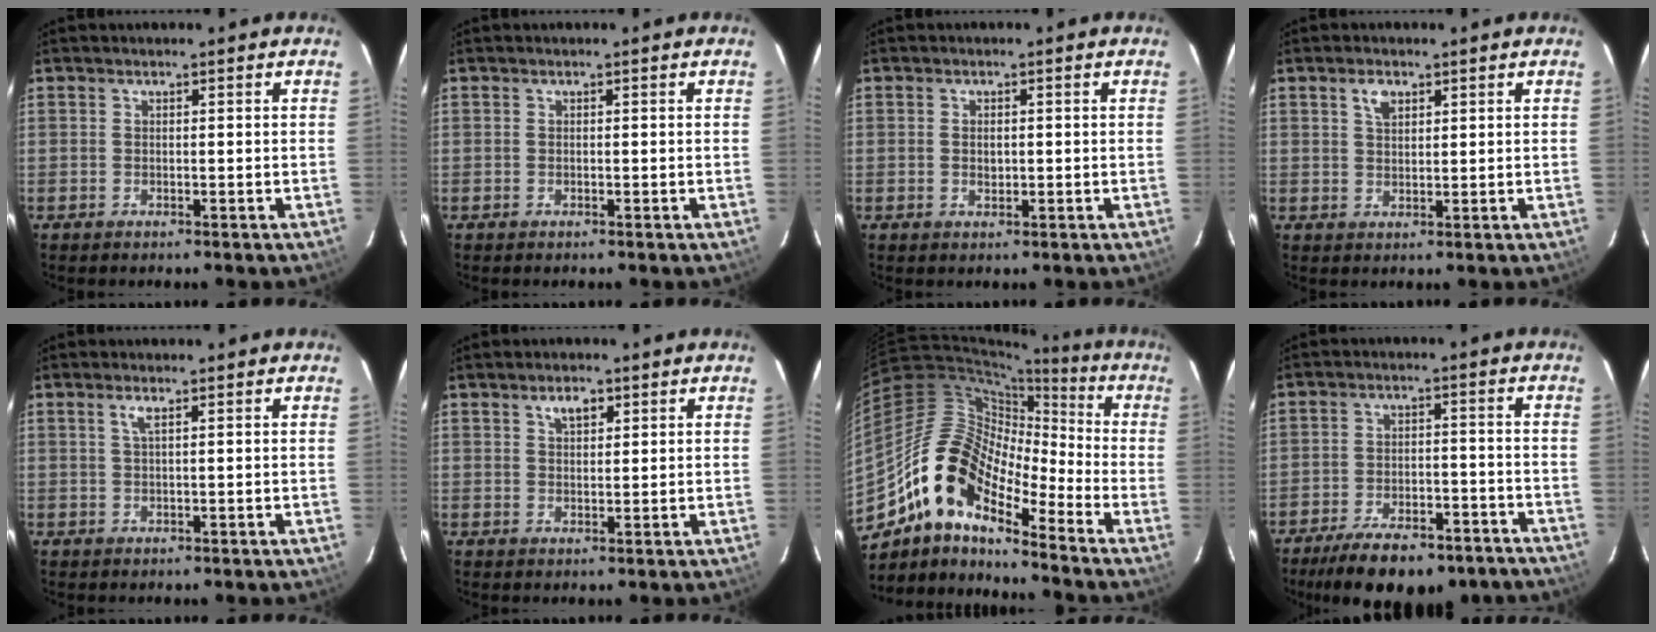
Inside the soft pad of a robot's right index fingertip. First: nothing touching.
{"total": 0.0}
{"total": 1.8, "force": [0.0, 1.3, 1.3], "torque": [-0.021, 0.002, 0.000]}
{"total": 3.1, "force": [1.6, 1.8, 1.9], "torque": [-0.033, 0.008, 0.031]}
{"total": 1.5, "force": [0.7, 0.1, 1.4], "torque": [-0.028, 0.003, 0.013]}
{"total": 2.8, "force": [1.6, 1.4, 1.8], "torque": [-0.028, 0.006, 0.028]}
{"total": 15.5, "force": [-10.7, 6.0, 9.5], "torque": [-0.162, 0.005, -0.217]}
{"total": 18.5, "force": [-14.5, 6.7, 9.3], "torque": [-0.179, -0.015, -0.195]}